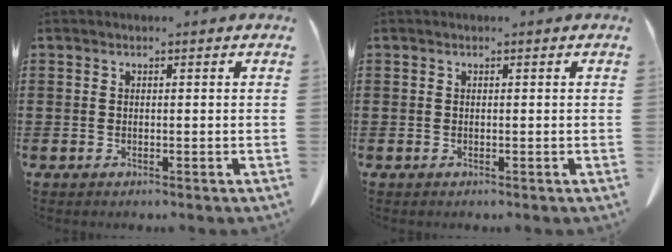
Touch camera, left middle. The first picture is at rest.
{"total": 0.0}